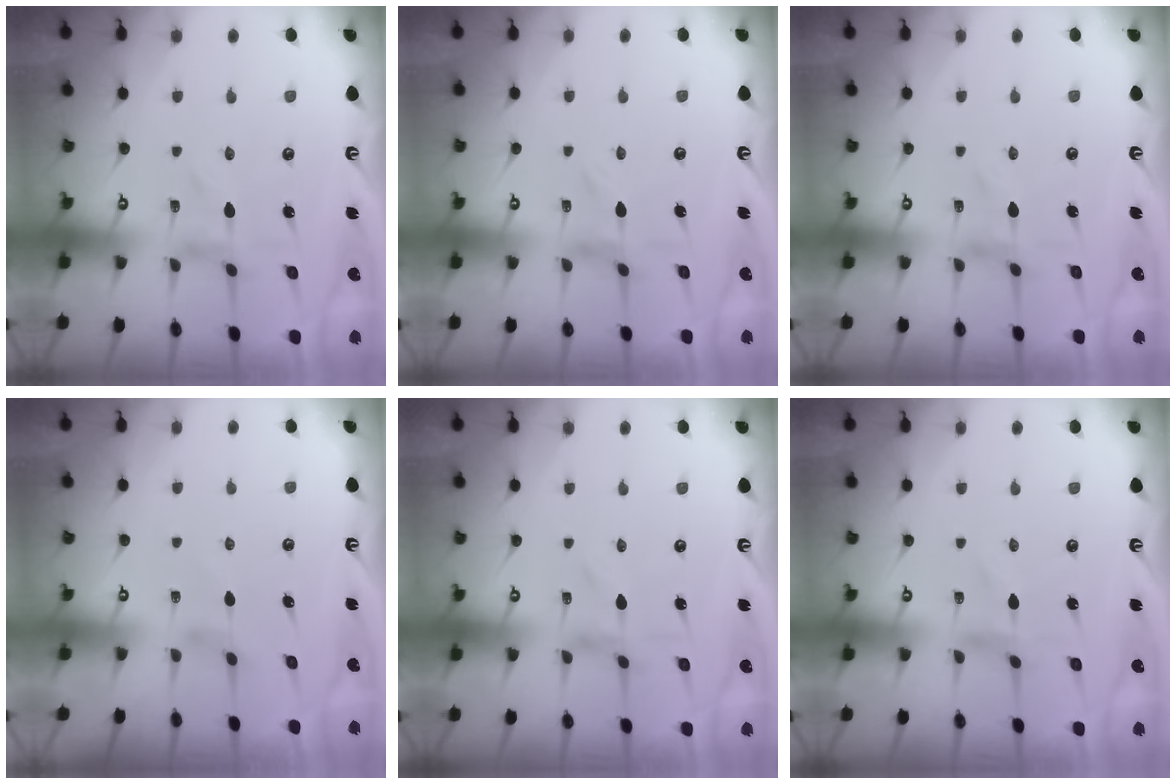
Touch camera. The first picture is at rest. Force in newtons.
{"total": 1.0, "press": 1.0, "slide": 0.3}
{"total": 0.0}
{"total": 1.2, "press": 1.1, "slide": 0.4}
{"total": 0.0}
{"total": 0.7, "press": 0.7, "slide": 0.1}